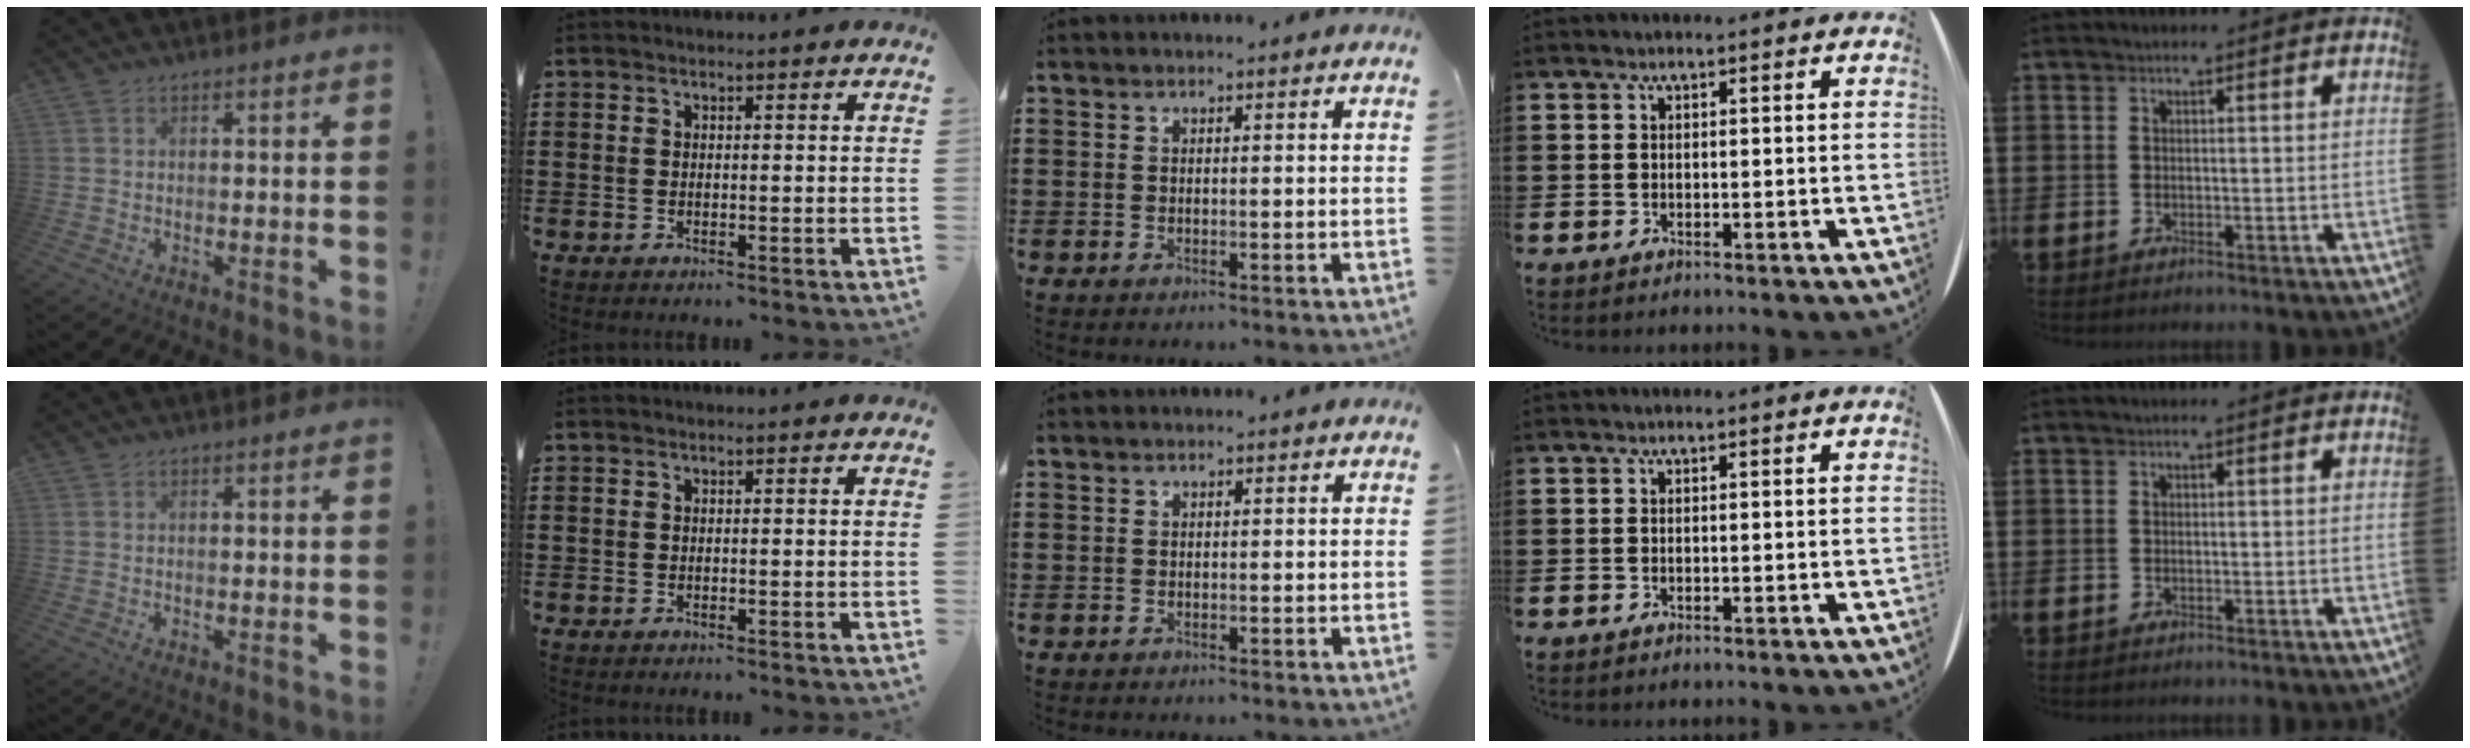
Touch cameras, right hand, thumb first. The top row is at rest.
{}